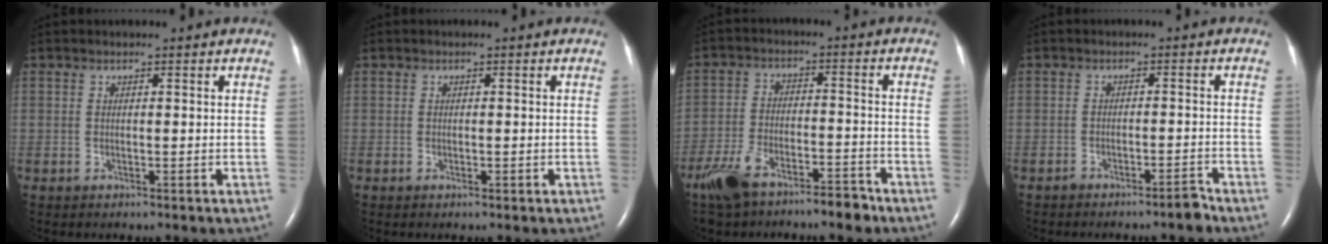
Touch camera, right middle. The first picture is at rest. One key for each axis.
{"total": 0.7, "fx": -0.3, "fy": 0.3, "fz": 0.5, "tx": -0.011, "ty": -0.001, "tz": -0.002}
{"total": 10.0, "fx": -7.8, "fy": 3.0, "fz": 5.4, "tx": -0.109, "ty": -0.002, "tz": -0.141}
{"total": 2.3, "fx": -2.2, "fy": 0.1, "fz": 0.8, "tx": -0.011, "ty": 0.002, "tz": -0.036}